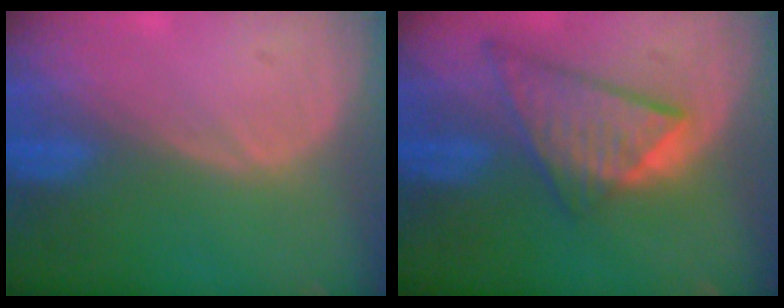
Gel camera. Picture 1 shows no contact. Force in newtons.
{"total": 8.7, "press": 7.5, "slide": 4.4}